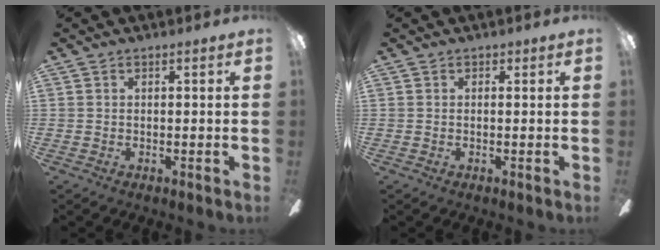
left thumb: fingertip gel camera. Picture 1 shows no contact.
{"total": 0.0}